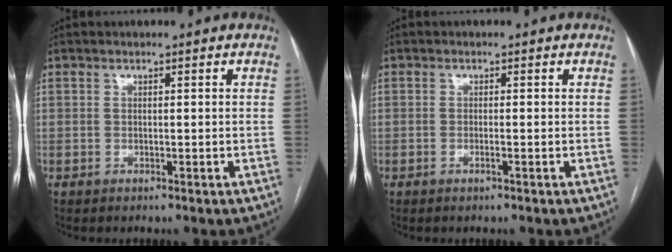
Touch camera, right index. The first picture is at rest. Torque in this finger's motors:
{"motor_torque": [-0.08, 0.02, 0.03, 0.00]}